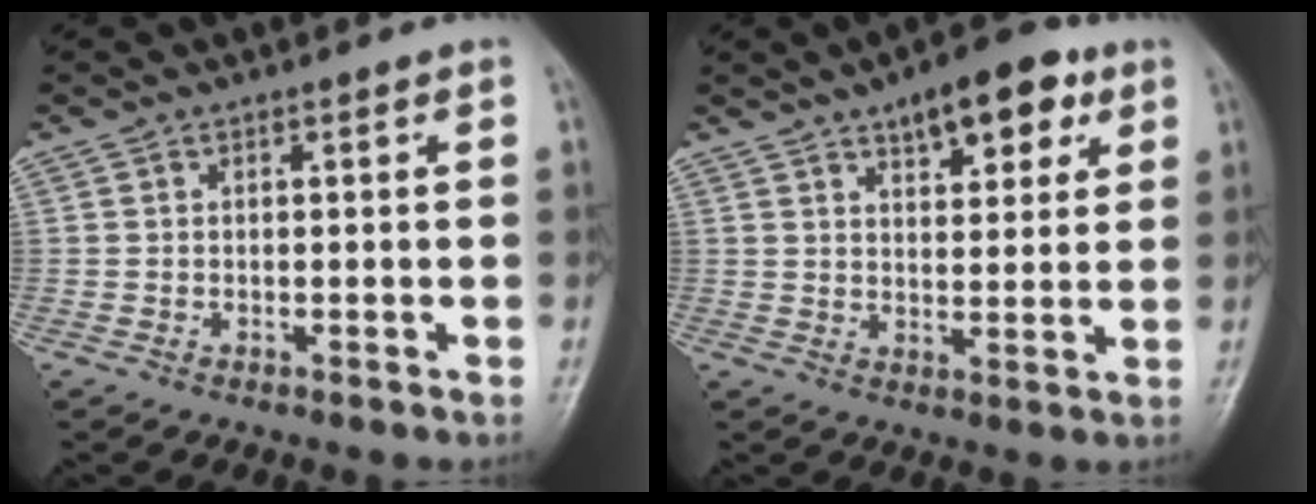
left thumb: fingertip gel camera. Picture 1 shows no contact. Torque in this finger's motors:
{"motor_torque": [0.27, 0.18, 0.31, 0.05, 0.13]}